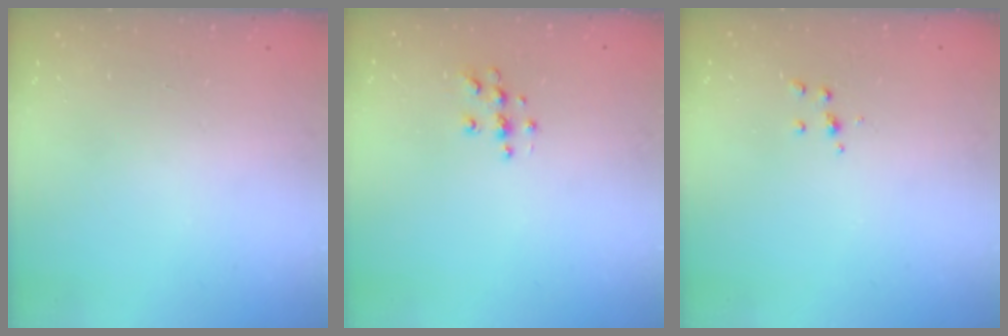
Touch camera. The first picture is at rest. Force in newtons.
{"total": 5.4, "press": 5.4, "slide": 0.6}
{"total": 3.3, "press": 3.3, "slide": 0.4}